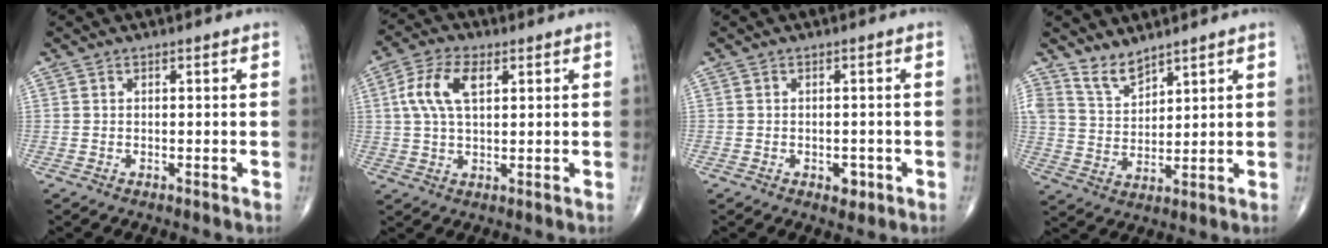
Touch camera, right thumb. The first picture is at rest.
{"total": 8.7, "force": [2.5, 4.4, 7.1], "torque": [-0.148, 0.012, 0.046]}
{"total": 2.2, "force": [-1.0, 1.5, 1.3], "torque": [-0.002, 0.003, -0.011]}
{"total": 5.3, "force": [4.7, 1.9, 1.4], "torque": [-0.016, -0.040, 0.104]}